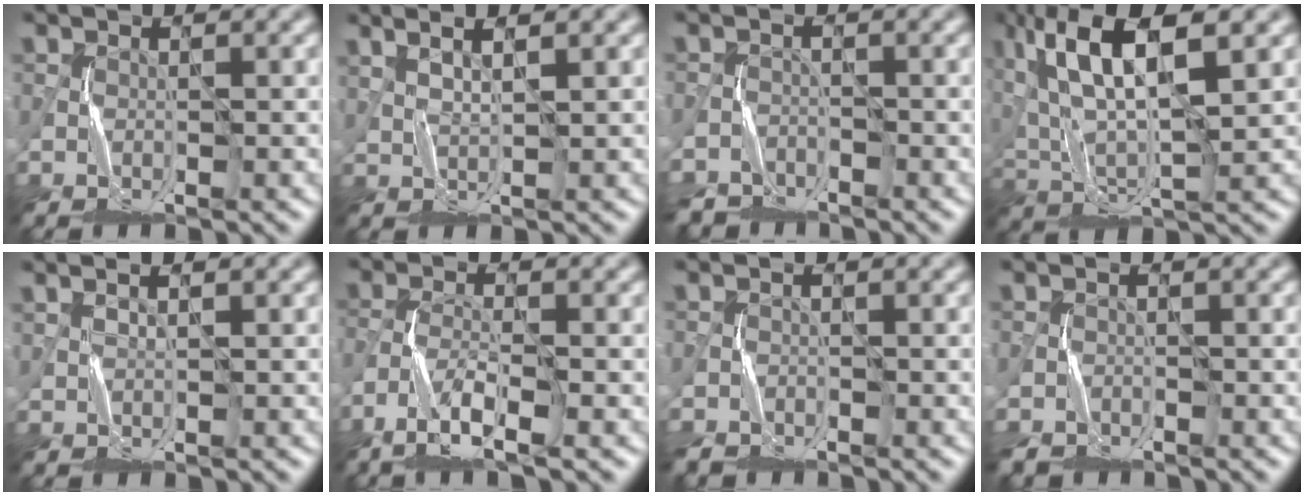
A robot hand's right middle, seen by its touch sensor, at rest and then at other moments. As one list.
[{"total": 2.9, "force": [2.2, 0.5, 1.9], "torque": [-0.019, 0.009, 0.018]}, {"total": 3.1, "force": [-3.0, 0.6, -0.5], "torque": [0.017, -0.013, -0.056]}, {"total": 11.1, "force": [5.0, 3.3, 9.3], "torque": [-0.191, 0.013, 0.099]}, {"total": 0.8, "force": [0.7, -0.4, 0.1], "torque": [0.000, -0.002, 0.014]}, {"total": 4.2, "force": [-2.6, 0.9, 3.2], "torque": [-0.069, -0.007, -0.057]}, {"total": 1.4, "force": [-1.4, 0.2, -0.2], "torque": [0.003, -0.007, -0.033]}, {"total": 1.6, "force": [-1.6, 0.4, -0.1], "torque": [0.004, -0.008, -0.036]}]